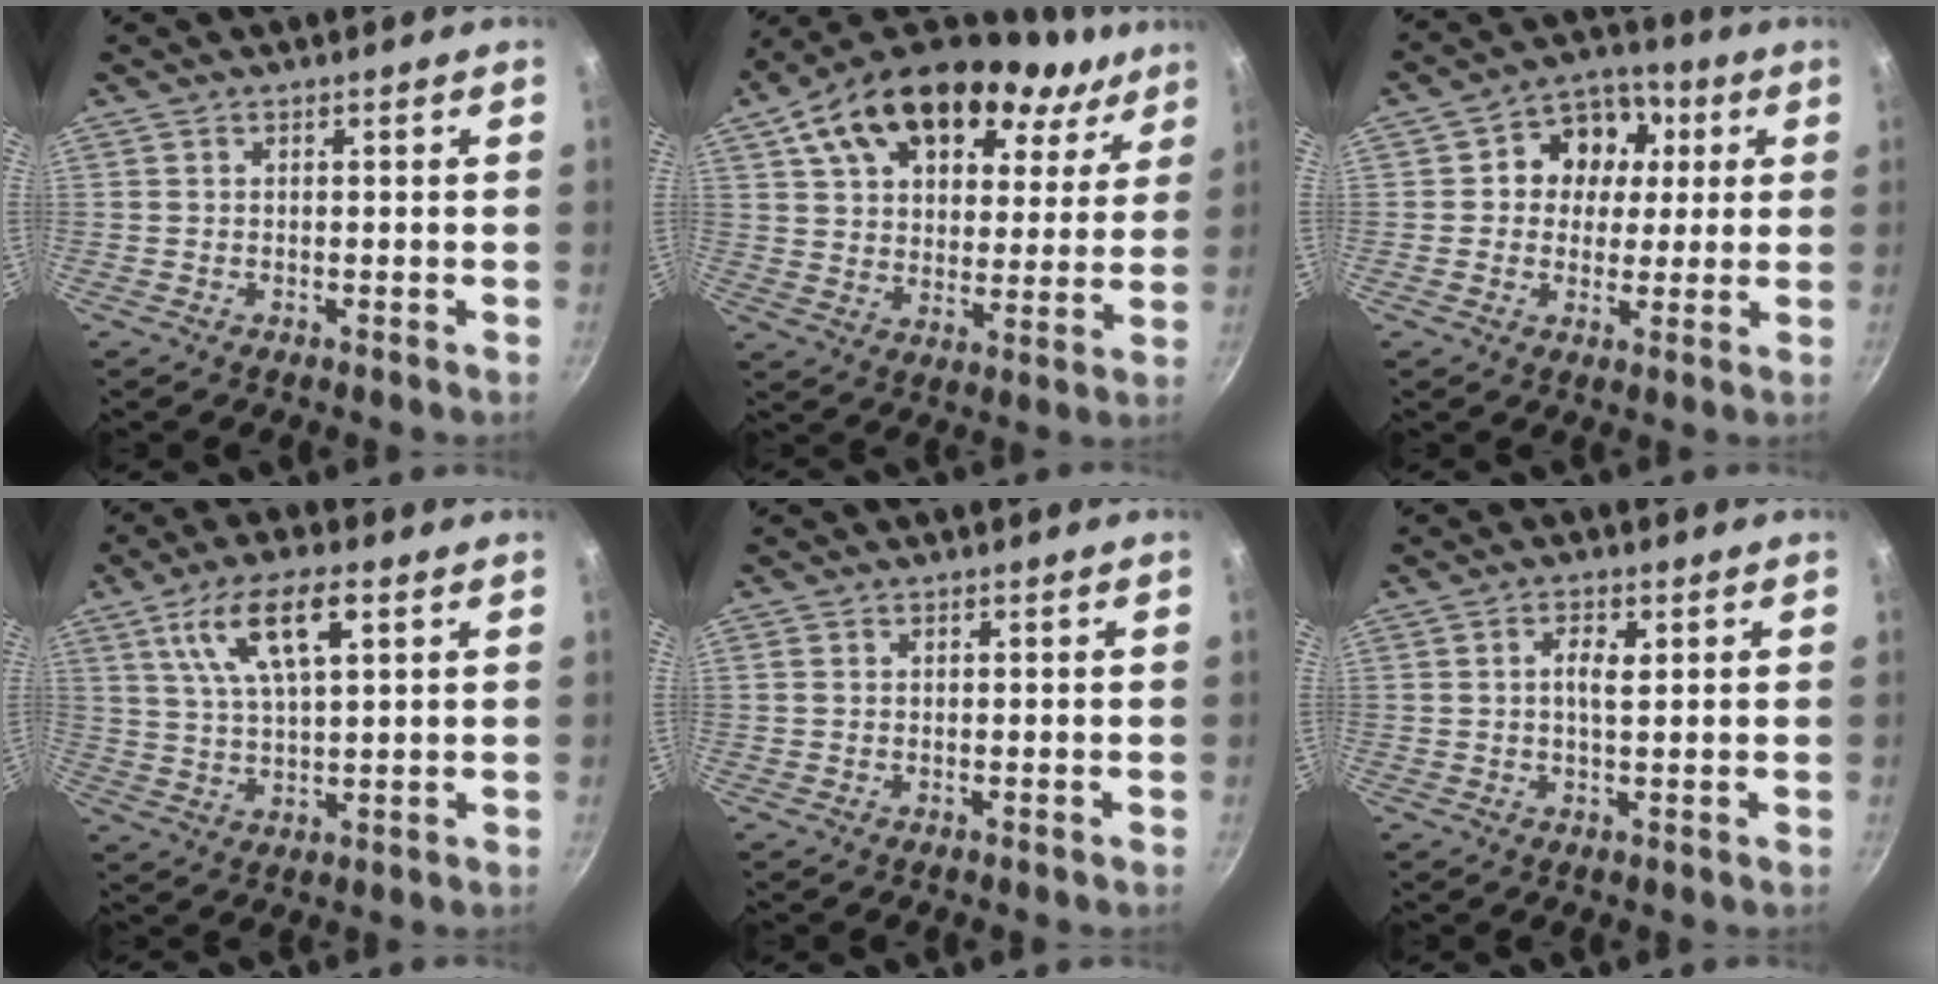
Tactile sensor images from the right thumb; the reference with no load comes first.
{"total": 24.9, "force": [14.2, 14.3, 14.6], "torque": [-0.243, -0.001, 0.231]}
{"total": 10.9, "force": [2.1, 9.4, 5.2], "torque": [-0.038, 0.009, 0.016]}
{"total": 11.8, "force": [4.9, 4.1, 9.9], "torque": [-0.175, -0.004, 0.092]}
{"total": 0.8, "force": [0.3, 0.6, 0.5], "torque": [-0.011, 0.002, 0.005]}
{"total": 3.0, "force": [0.8, 1.2, 2.7], "torque": [-0.045, 0.000, 0.013]}